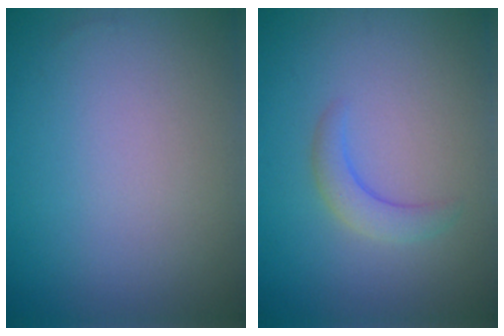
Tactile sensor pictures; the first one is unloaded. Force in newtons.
{"total": 2.1, "press": 2.1, "slide": 0.3}